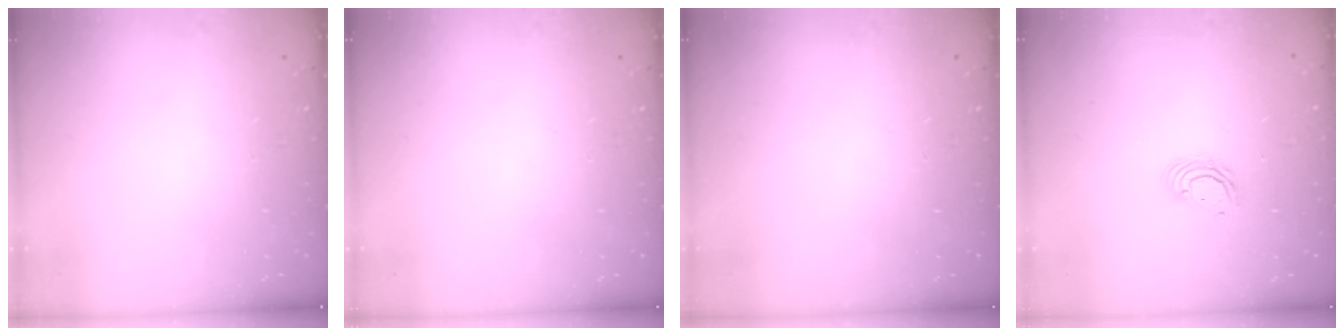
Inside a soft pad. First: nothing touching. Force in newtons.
{"total": 0.0}
{"total": 0.0}
{"total": 5.7, "press": 5.7, "slide": 0.2}